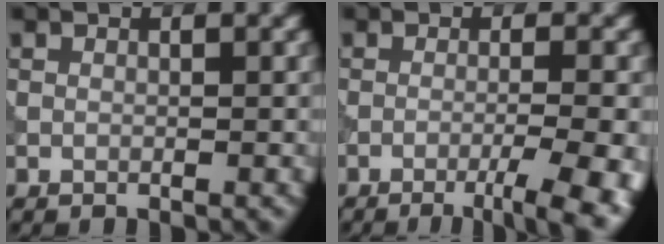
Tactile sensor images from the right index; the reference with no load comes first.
{"total": 6.9, "force": [-3.1, 2.0, 5.8], "torque": [-0.066, 0.001, -0.037]}